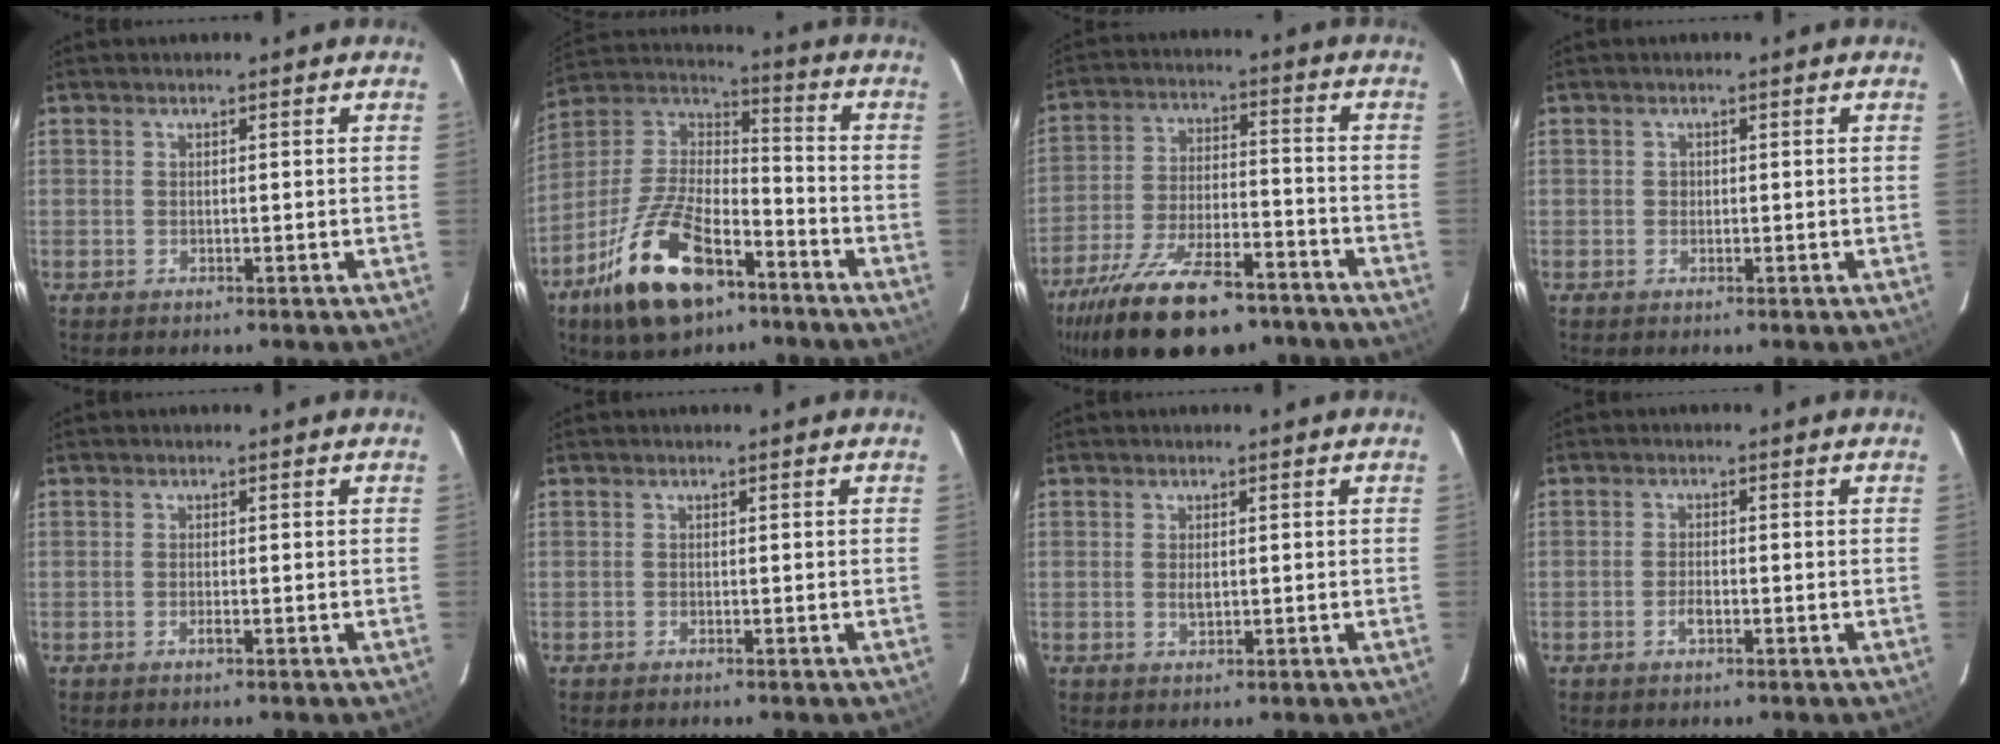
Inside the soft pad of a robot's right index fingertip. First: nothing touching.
{"total": 20.3, "force": [-11.3, 9.4, 14.0], "torque": [-0.289, -0.009, -0.197]}
{"total": 22.5, "force": [-16.7, 8.3, 12.5], "torque": [-0.243, -0.029, -0.256]}
{"total": 0.7, "force": [-0.1, 0.7, 0.0], "torque": [0.003, 0.001, -0.003]}
{"total": 0.9, "force": [-0.4, 0.3, 0.7], "torque": [-0.015, 0.000, -0.008]}
{"total": 0.0}
{"total": 1.6, "force": [0.0, 0.9, 1.3], "torque": [-0.024, 0.000, 0.002]}
{"total": 2.2, "force": [-1.0, 1.0, 1.6], "torque": [-0.035, 0.001, -0.020]}